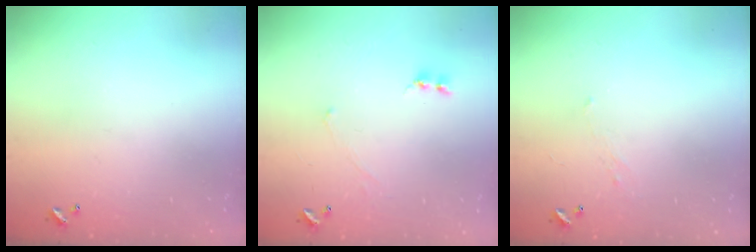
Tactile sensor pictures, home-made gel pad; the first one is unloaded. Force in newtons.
{"total": 0.7, "press": 0.4, "slide": 0.5}
{"total": 1.0, "press": 0.8, "slide": 0.5}